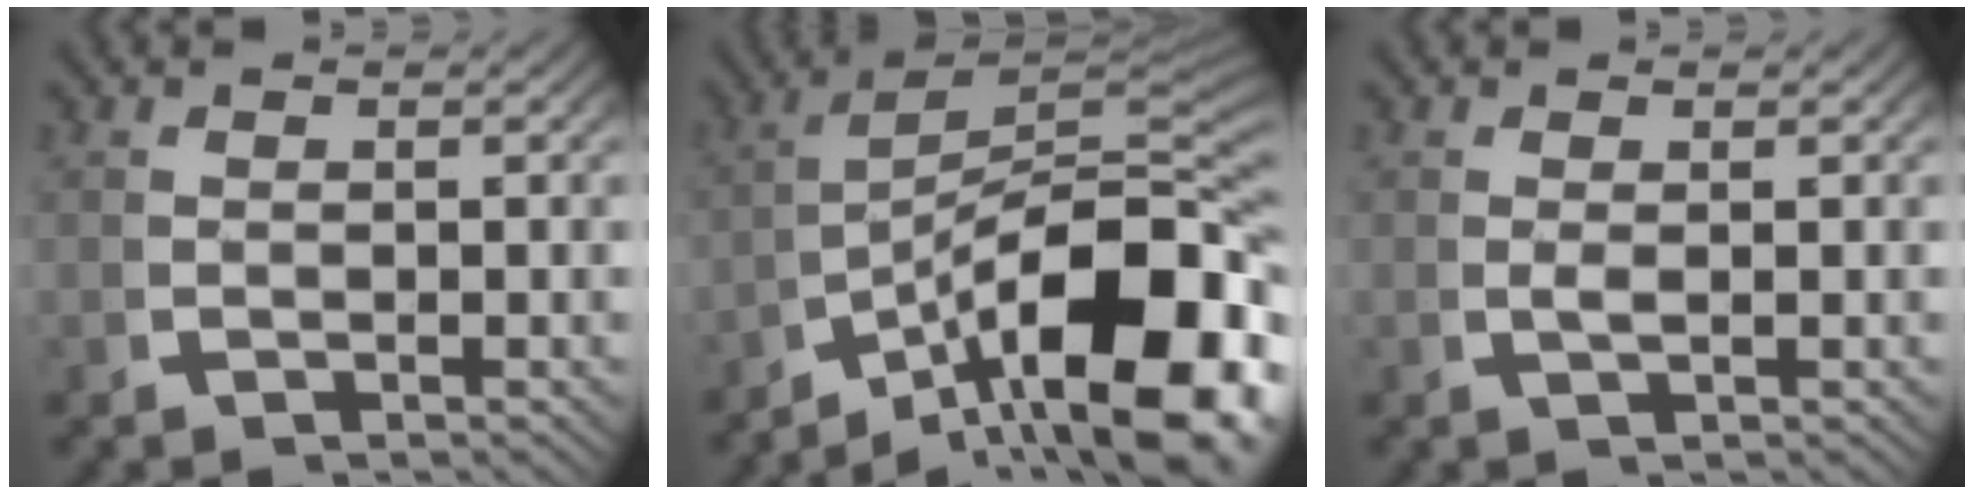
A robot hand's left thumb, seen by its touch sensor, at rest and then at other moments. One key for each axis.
{"total": 16.6, "fx": -3.7, "fy": 9.5, "fz": 13.1, "tx": -0.180, "ty": -0.047, "tz": -0.044}
{"total": 0.8, "fx": 0.2, "fy": 0.2, "fz": 0.8, "tx": -0.021, "ty": -0.003, "tz": 0.004}